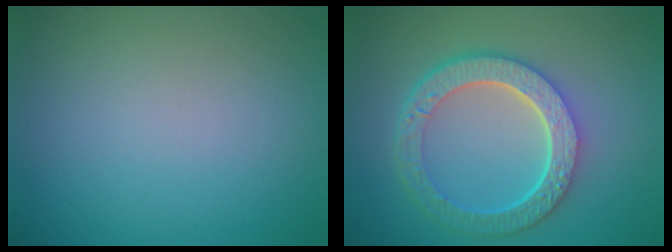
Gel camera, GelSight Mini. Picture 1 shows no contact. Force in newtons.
{"total": 6.4, "press": 4.8, "slide": 4.3}